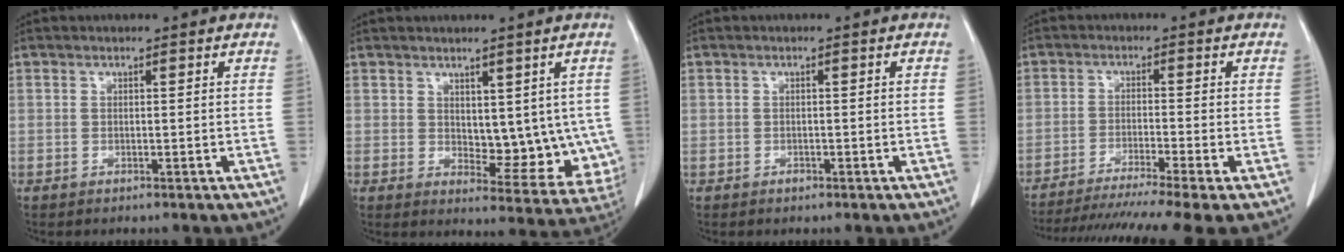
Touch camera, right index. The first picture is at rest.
{"total": 9.2, "force": [1.5, 5.0, 7.6], "torque": [-0.078, -0.010, 0.033]}
{"total": 0.8, "force": [-0.5, 0.7, 0.1], "torque": [0.002, 0.003, -0.009]}
{"total": 14.2, "force": [-11.5, -1.2, 8.3], "torque": [-0.128, -0.030, -0.182]}